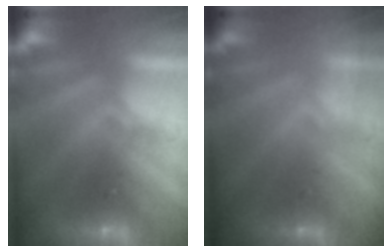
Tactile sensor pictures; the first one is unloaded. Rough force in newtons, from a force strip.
{"total": 1.8}